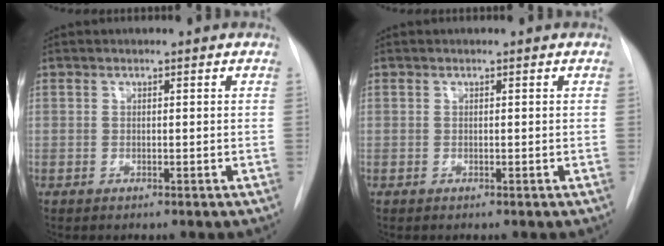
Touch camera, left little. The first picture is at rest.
{"total": 0.0}